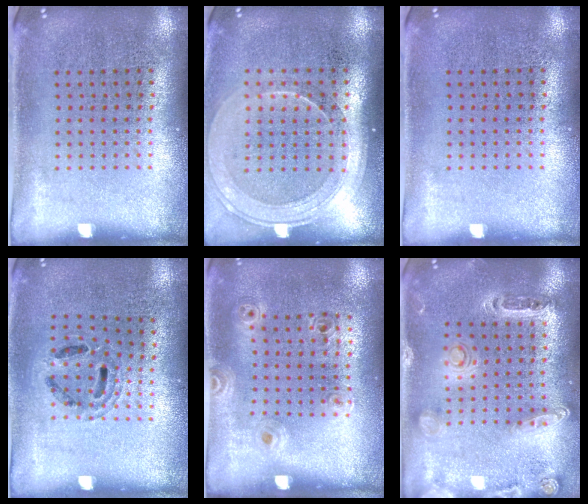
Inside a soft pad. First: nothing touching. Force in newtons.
{"total": 1.8, "press": 1.6, "slide": 0.8}
{"total": 0.0}
{"total": 0.9, "press": 0.9, "slide": 0.2}
{"total": 1.1, "press": 0.9, "slide": 0.6}
{"total": 1.4, "press": 1.4, "slide": 0.3}